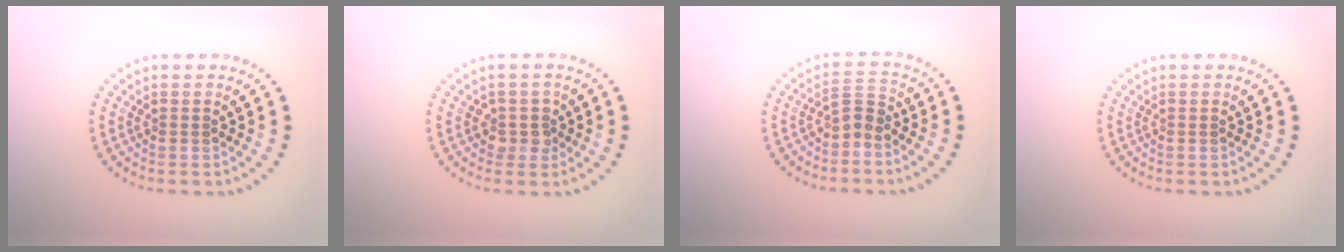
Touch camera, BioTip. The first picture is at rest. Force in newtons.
{"total": 1.6, "press": 1.4, "slide": 0.6}
{"total": 2.0, "press": 1.3, "slide": 1.5}
{"total": 0.0}